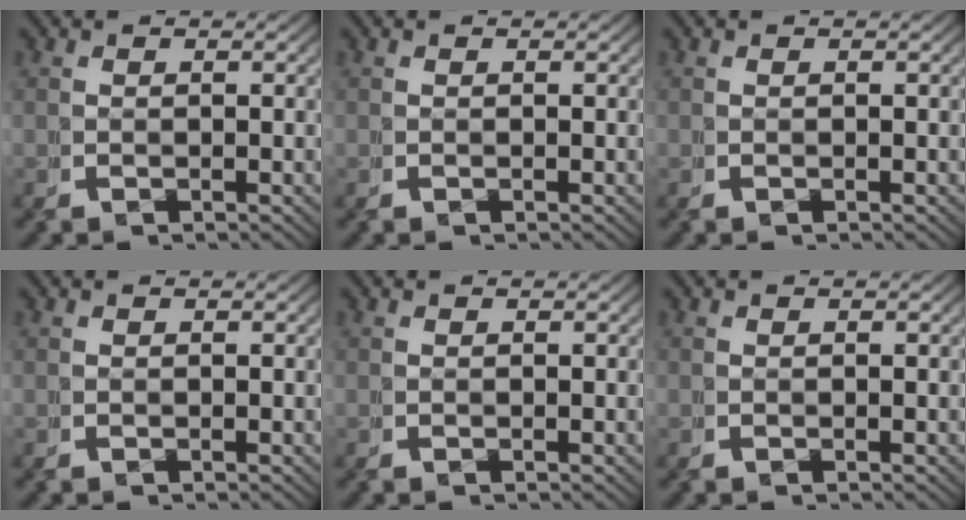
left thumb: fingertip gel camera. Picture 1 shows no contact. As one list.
[{"total": 0.0}, {"total": 0.0}, {"total": 0.0}, {"total": 0.0}, {"total": 0.0}]